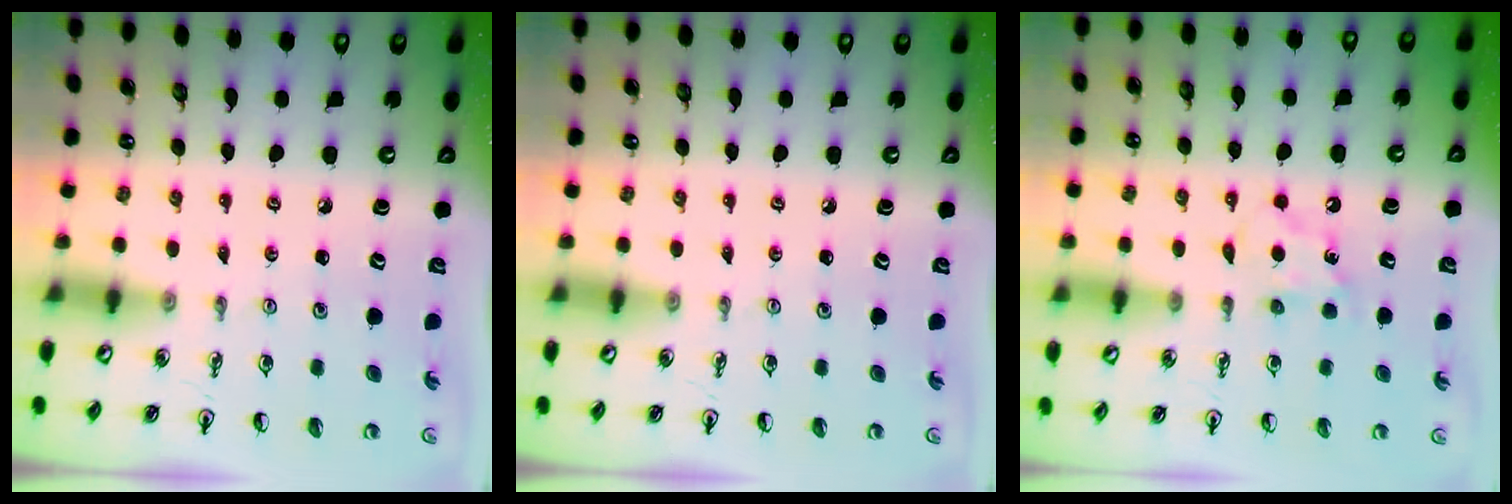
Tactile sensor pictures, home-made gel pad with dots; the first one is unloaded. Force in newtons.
{"total": 0.0}
{"total": 4.2, "press": 4.1, "slide": 0.7}